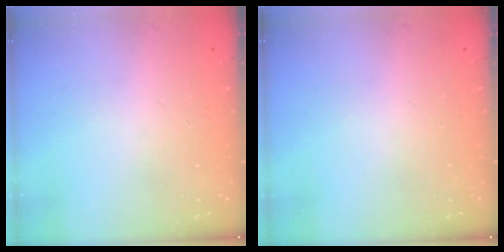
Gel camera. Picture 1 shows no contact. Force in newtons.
{"total": 0.0}